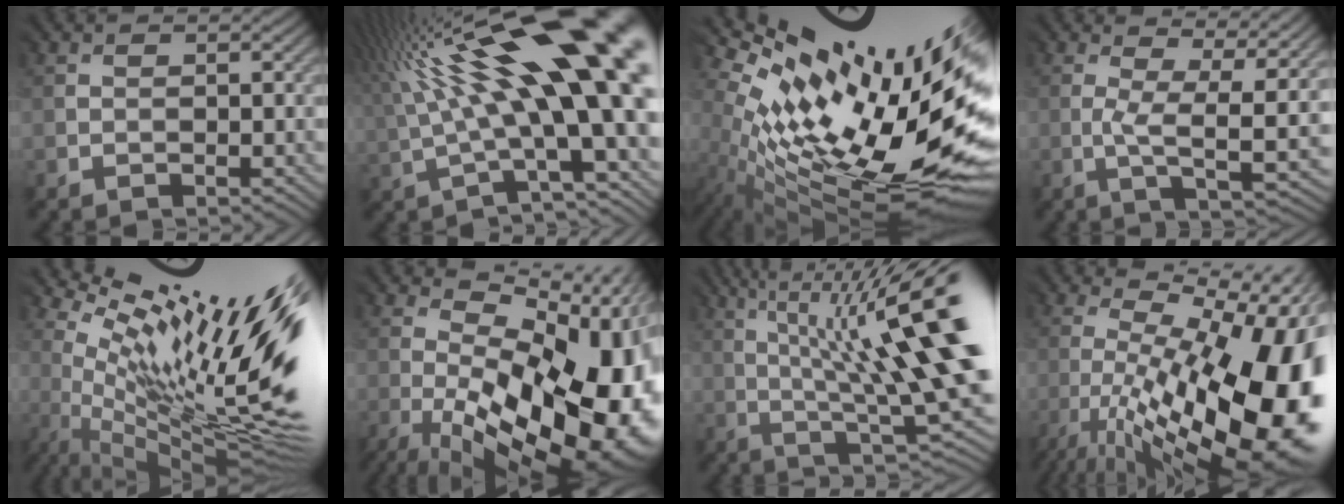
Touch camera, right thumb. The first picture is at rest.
{"total": 20.3, "force": [5.5, 5.6, 18.7], "torque": [-0.304, 0.011, 0.107]}
{"total": 17.9, "force": [3.3, 6.8, 16.3], "torque": [-0.277, -0.046, 0.071]}
{"total": 6.2, "force": [1.5, 1.3, 5.8], "torque": [-0.112, -0.004, 0.021]}
{"total": 17.9, "force": [5.7, 4.7, 16.4], "torque": [-0.259, -0.005, 0.114]}
{"total": 20.1, "force": [-3.2, 10.0, 17.1], "torque": [-0.233, -0.031, -0.023]}
{"total": 16.3, "force": [4.4, 3.1, 15.4], "torque": [-0.258, 0.016, 0.089]}
{"total": 19.6, "force": [-4.5, 7.3, 17.6], "torque": [-0.257, -0.016, -0.080]}